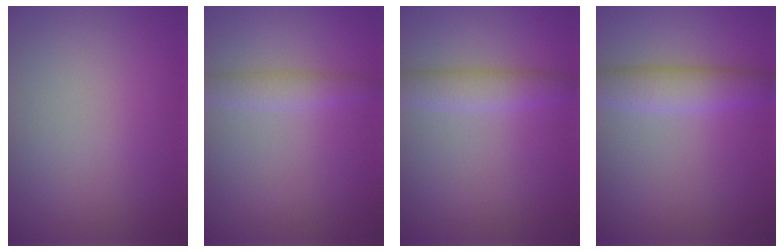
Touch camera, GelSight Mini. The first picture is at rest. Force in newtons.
{"total": 2.1, "press": 2.1, "slide": 0.1}
{"total": 2.9, "press": 2.9, "slide": 0.0}
{"total": 3.9, "press": 3.9, "slide": 0.1}